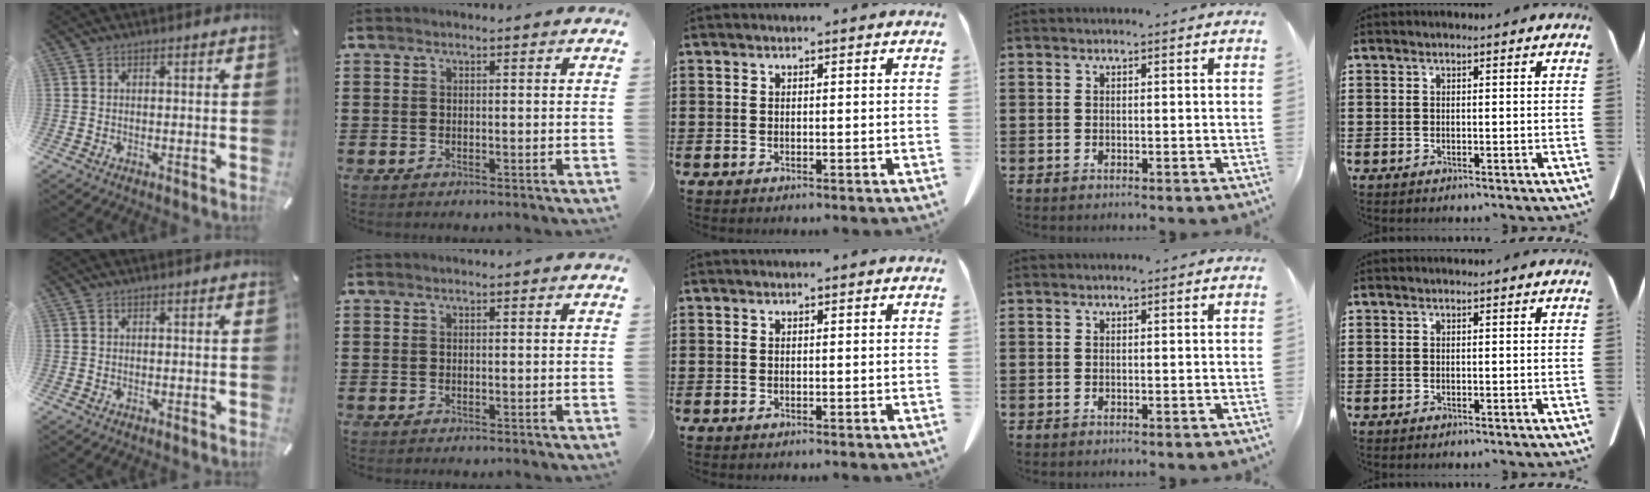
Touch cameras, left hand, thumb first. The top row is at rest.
{}